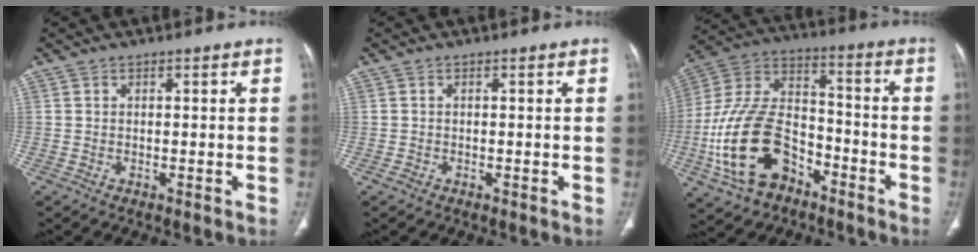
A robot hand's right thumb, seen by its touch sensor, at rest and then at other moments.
{"total": 0.7, "force": [-0.4, 0.5, 0.2], "torque": [-0.003, 0.001, -0.010]}
{"total": 20.4, "force": [-8.4, 12.8, 13.5], "torque": [-0.249, 0.064, -0.153]}